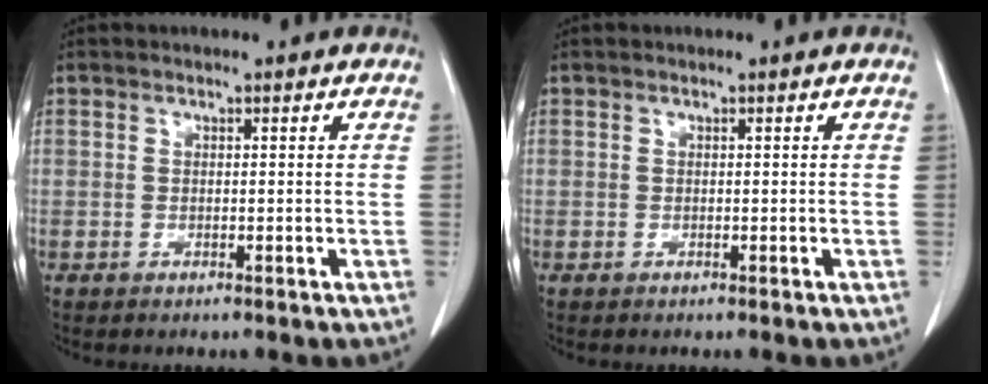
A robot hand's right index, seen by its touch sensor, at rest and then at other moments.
{"total": 0.0}